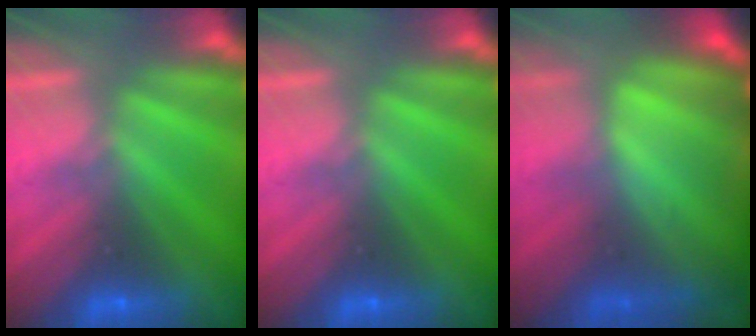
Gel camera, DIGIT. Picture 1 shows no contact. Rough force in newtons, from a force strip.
{"total": 0.0}
{"total": 7.5}